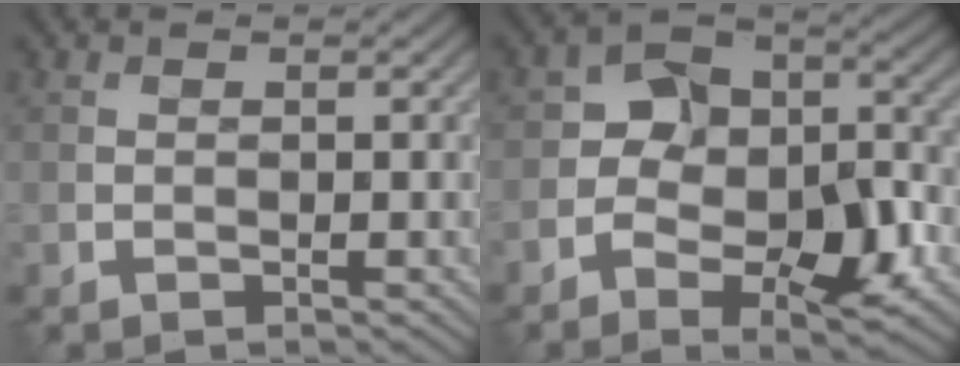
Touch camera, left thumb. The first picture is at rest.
{"total": 10.0, "force": [-3.0, 6.4, 7.1], "torque": [-0.118, -0.003, -0.058]}